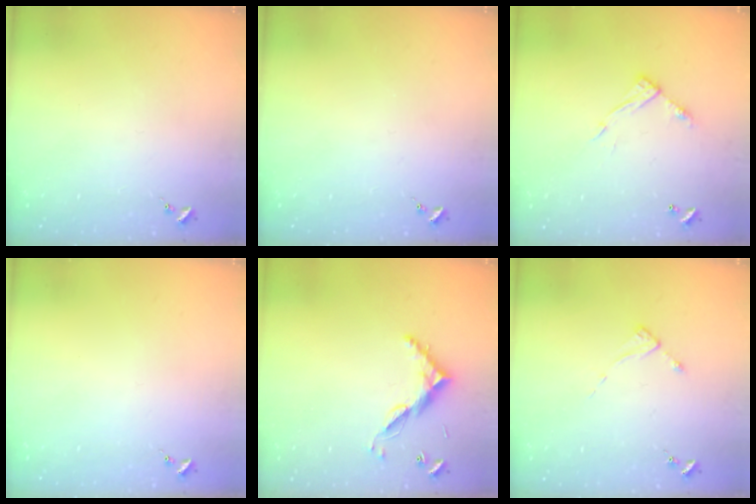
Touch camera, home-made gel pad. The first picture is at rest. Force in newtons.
{"total": 0.0}
{"total": 9.4, "press": 9.4, "slide": 0.5}
{"total": 0.0}
{"total": 8.7, "press": 8.7, "slide": 0.5}
{"total": 2.6, "press": 2.6, "slide": 0.2}